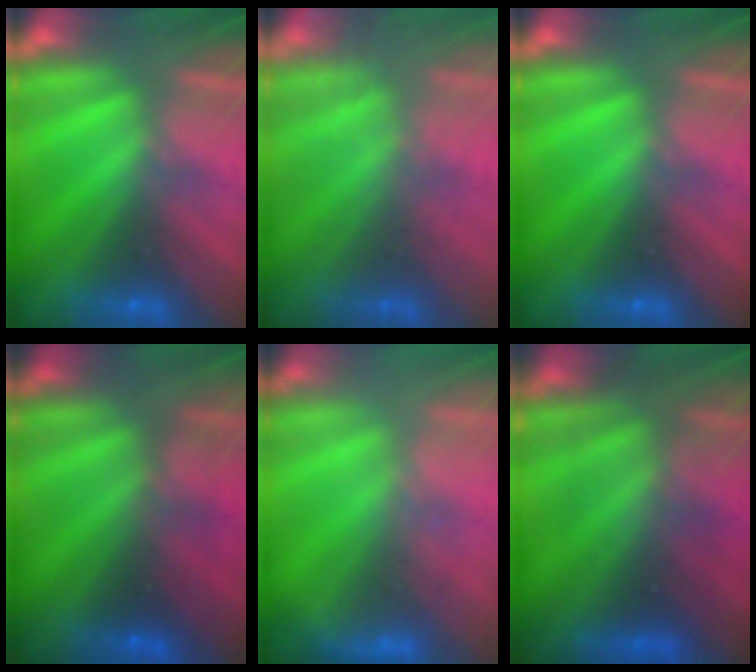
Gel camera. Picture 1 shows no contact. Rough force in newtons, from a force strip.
{"total": 2.1}
{"total": 0.0}
{"total": 2.7}
{"total": 2.7}
{"total": 4.4}